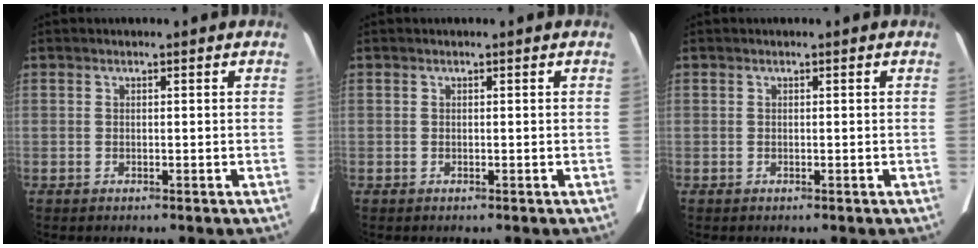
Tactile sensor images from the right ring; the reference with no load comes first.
{"total": 0.0}
{"total": 0.0}